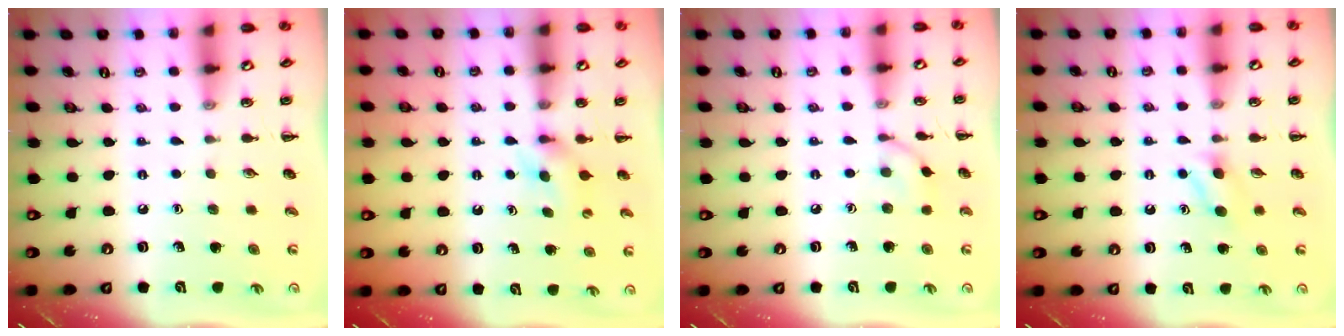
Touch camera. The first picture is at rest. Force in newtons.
{"total": 4.5, "press": 4.2, "slide": 1.5}
{"total": 5.7, "press": 5.5, "slide": 1.2}
{"total": 3.9, "press": 3.7, "slide": 1.3}